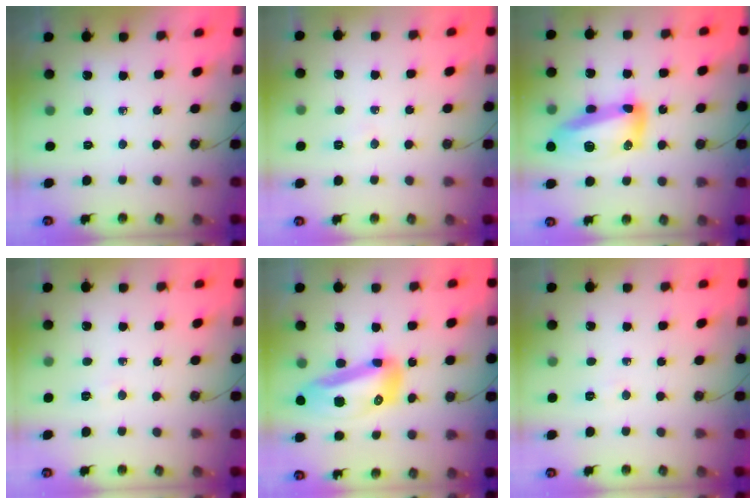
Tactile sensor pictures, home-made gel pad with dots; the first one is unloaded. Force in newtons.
{"total": 4.3, "press": 4.2, "slide": 0.4}
{"total": 17.0, "press": 16.7, "slide": 2.9}
{"total": 2.8, "press": 2.8, "slide": 0.5}
{"total": 16.7, "press": 16.6, "slide": 2.1}
{"total": 2.8, "press": 2.8, "slide": 0.5}